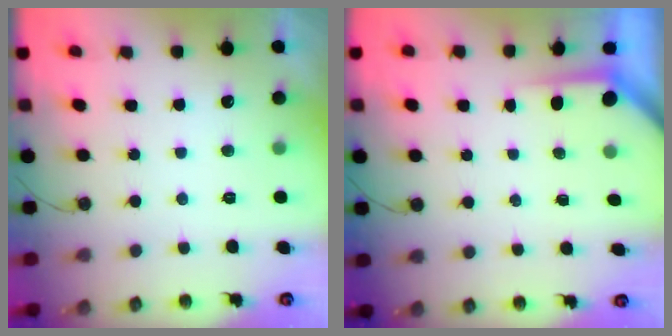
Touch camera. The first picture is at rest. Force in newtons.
{"total": 3.5, "press": 3.5, "slide": 0.3}